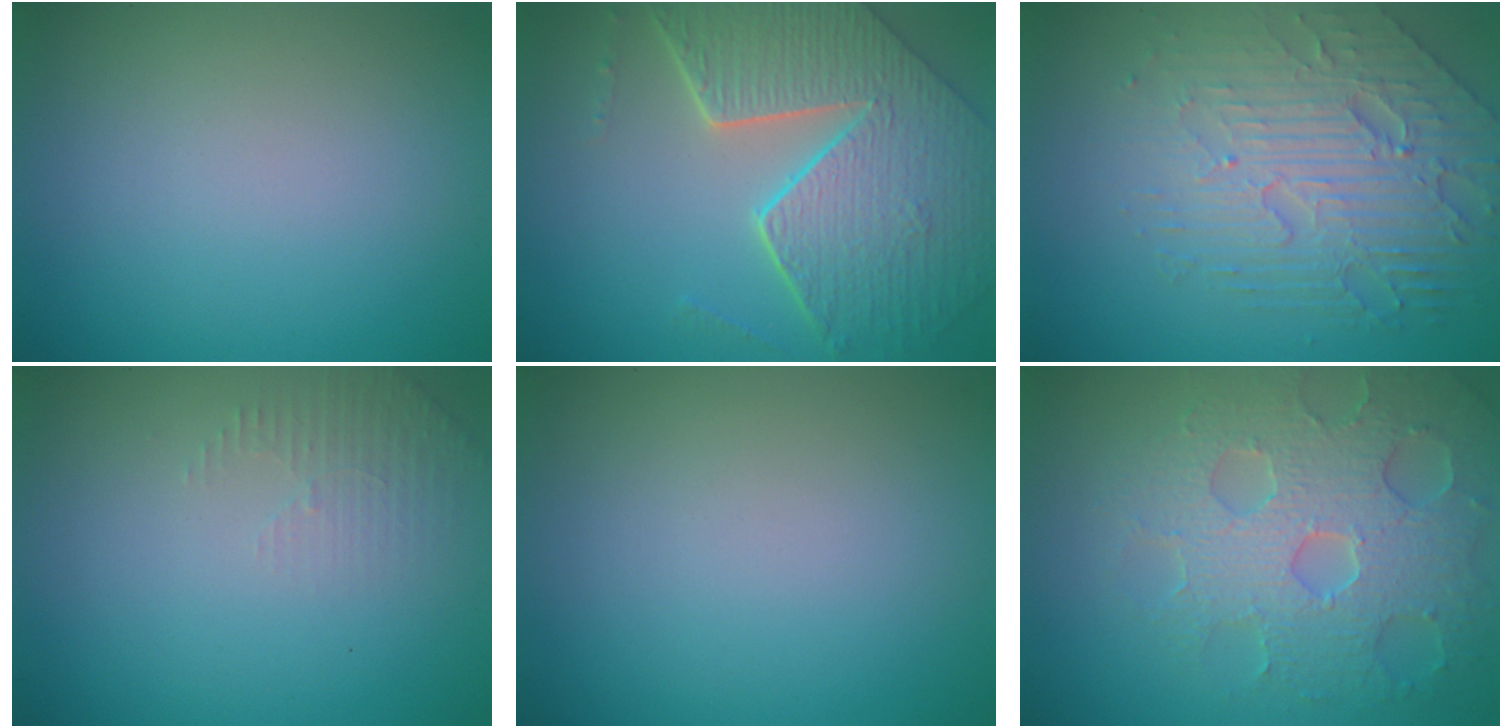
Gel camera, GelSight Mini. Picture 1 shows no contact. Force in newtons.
{"total": 8.9, "press": 6.3, "slide": 6.3}
{"total": 6.8, "press": 4.9, "slide": 4.7}
{"total": 1.5, "press": 1.5, "slide": 0.4}
{"total": 0.0}
{"total": 6.9, "press": 5.5, "slide": 4.2}